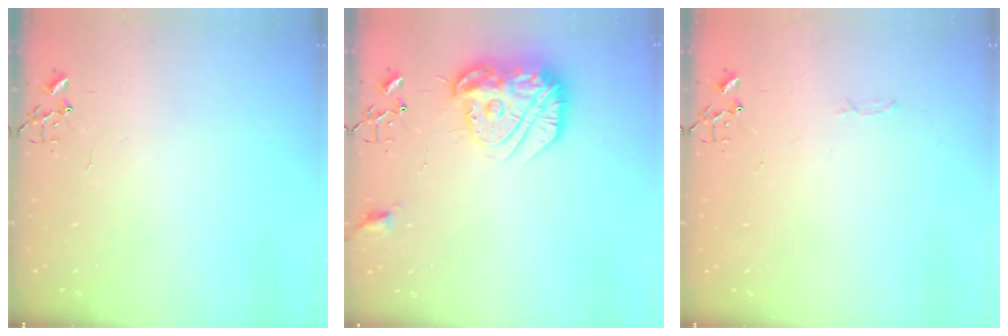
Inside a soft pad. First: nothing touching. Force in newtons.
{"total": 18.0, "press": 17.9, "slide": 1.6}
{"total": 2.8, "press": 2.8, "slide": 0.4}